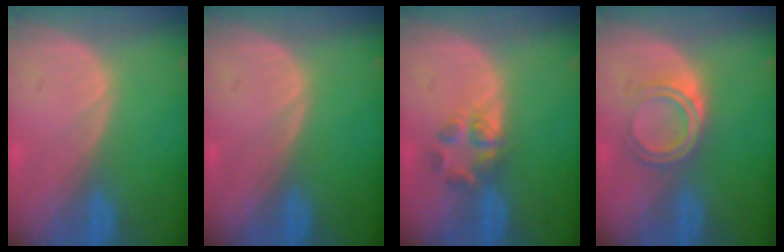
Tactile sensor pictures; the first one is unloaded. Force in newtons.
{"total": 0.0}
{"total": 3.7, "press": 3.5, "slide": 0.9}
{"total": 4.2, "press": 4.1, "slide": 1.0}